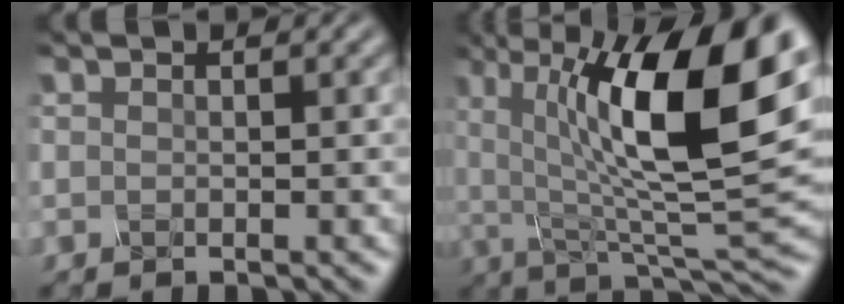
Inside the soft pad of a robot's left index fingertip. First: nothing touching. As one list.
[{"total": 15.1, "force": [3.5, 4.9, 13.9], "torque": [-0.209, -0.001, 0.049]}]